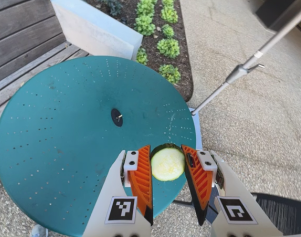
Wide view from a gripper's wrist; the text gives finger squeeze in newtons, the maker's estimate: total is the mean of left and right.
{"total": 13.2, "left": 13.2, "right": 13.2}